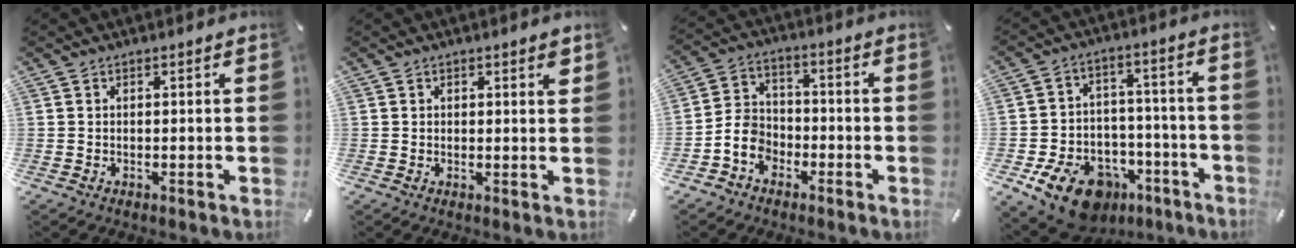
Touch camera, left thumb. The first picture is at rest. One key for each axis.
{"total": 1.7, "fx": 0.8, "fy": 0.8, "fz": 1.2, "tx": -0.010, "ty": -0.003, "tz": 0.010}
{"total": 8.0, "fx": -3.5, "fy": 6.5, "fz": 3.2, "tx": -0.082, "ty": 0.020, "tz": -0.067}
{"total": 14.4, "fx": -8.5, "fy": 9.4, "fz": 6.9, "tx": -0.106, "ty": 0.061, "tz": -0.137}